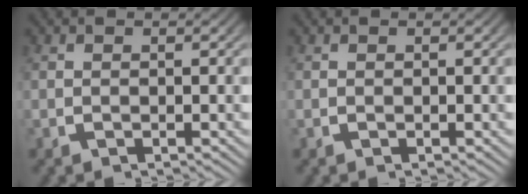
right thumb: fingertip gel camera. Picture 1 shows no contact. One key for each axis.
{"total": 0.0}